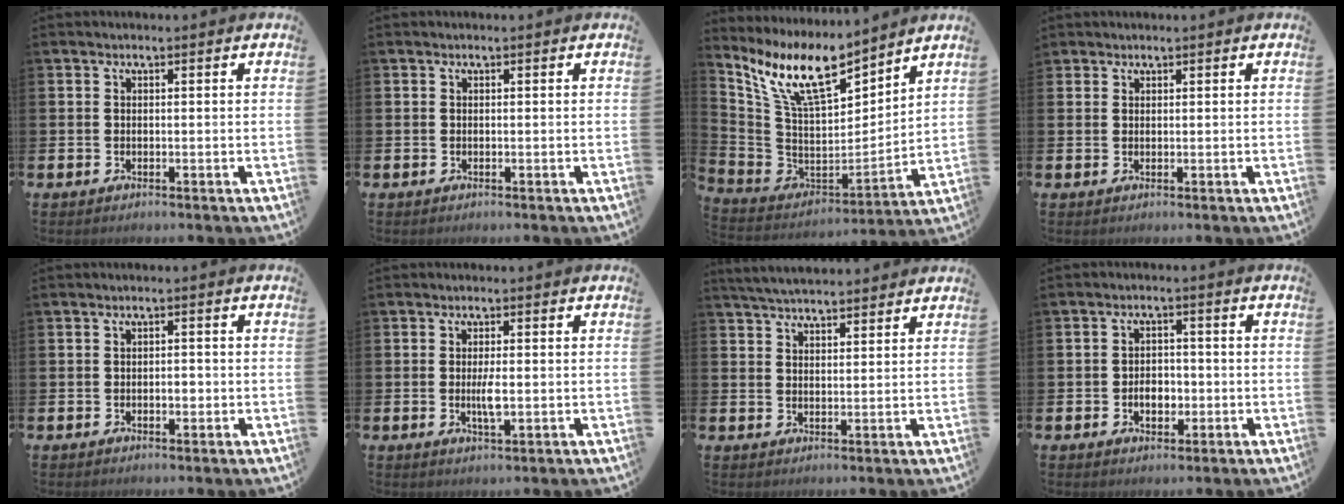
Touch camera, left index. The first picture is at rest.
{"total": 0.0}
{"total": 11.0, "force": [8.8, 3.4, 5.6], "torque": [-0.153, -0.047, 0.160]}
{"total": 1.1, "force": [1.0, 0.5, -0.1], "torque": [0.007, 0.000, 0.018]}
{"total": 1.4, "force": [-0.5, 0.8, 1.1], "torque": [-0.013, -0.001, -0.012]}
{"total": 2.6, "force": [-0.3, 0.6, 2.5], "torque": [-0.047, -0.004, -0.007]}
{"total": 4.3, "force": [4.2, 0.4, 0.7], "torque": [-0.034, -0.012, 0.079]}
{"total": 3.2, "force": [-1.0, 2.2, 2.1], "torque": [-0.027, -0.004, -0.025]}